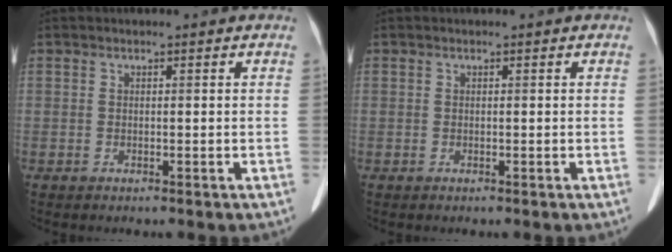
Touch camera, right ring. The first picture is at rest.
{"total": 0.0}